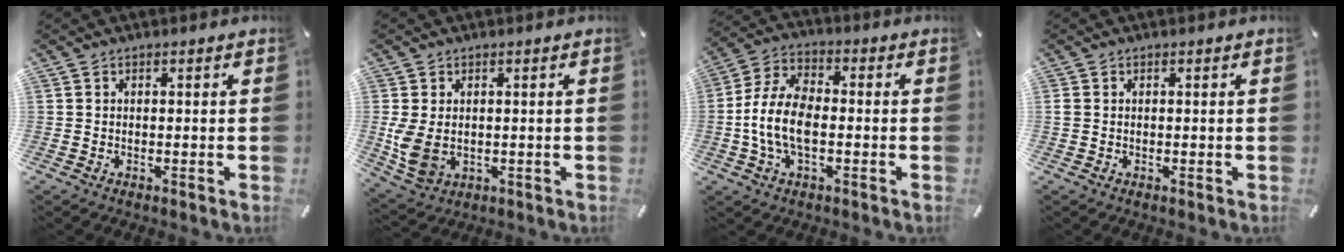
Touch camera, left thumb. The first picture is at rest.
{"total": 6.8, "force": [-0.2, 5.0, 4.6], "torque": [-0.107, -0.004, -0.003]}
{"total": 10.6, "force": [-2.3, 6.0, 8.5], "torque": [-0.185, 0.002, -0.041]}
{"total": 0.8, "force": [0.0, 0.7, 0.5], "torque": [-0.009, 0.004, -0.002]}